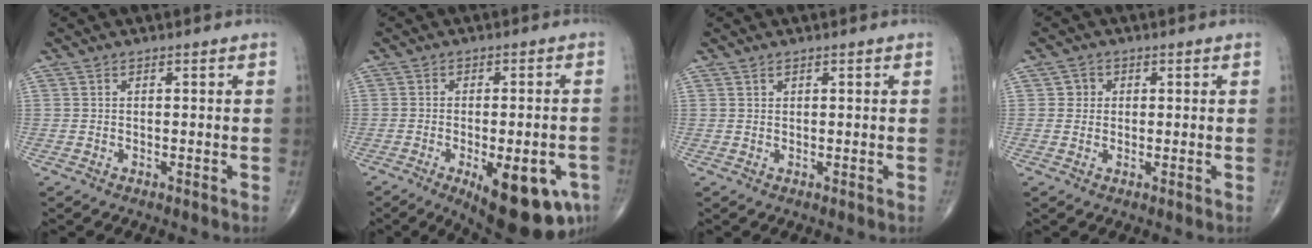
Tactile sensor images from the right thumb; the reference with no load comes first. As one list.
[{"total": 15.9, "force": [-6.8, 6.1, 13.0], "torque": [-0.128, 0.006, -0.077]}, {"total": 0.5, "force": [0.5, 0.1, 0.1], "torque": [-0.002, -0.005, 0.010]}, {"total": 2.0, "force": [0.4, 1.9, 0.3], "torque": [0.008, 0.002, 0.002]}]